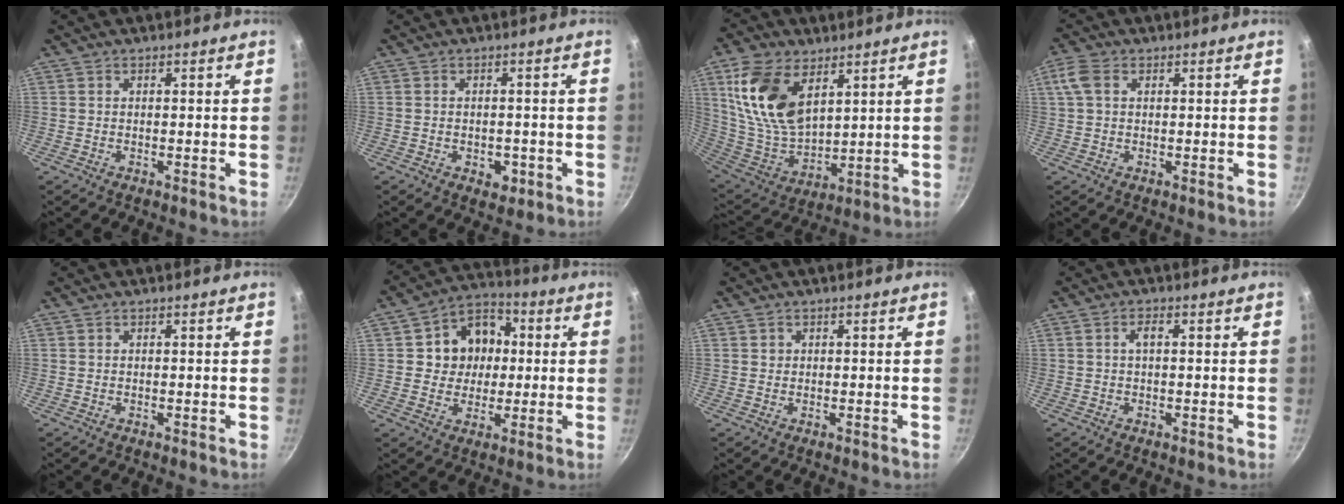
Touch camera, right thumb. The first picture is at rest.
{"total": 3.6, "force": [-1.3, 2.4, 2.3], "torque": [-0.023, 0.004, -0.011]}
{"total": 17.8, "force": [7.6, 10.2, 12.4], "torque": [-0.228, -0.038, 0.161]}
{"total": 4.4, "force": [1.3, 2.9, 3.0], "torque": [-0.066, 0.010, 0.022]}
{"total": 0.0}
{"total": 11.4, "force": [1.4, 10.0, 5.4], "torque": [-0.045, 0.013, 0.011]}
{"total": 0.6, "force": [0.2, 0.6, 0.1], "torque": [0.004, 0.002, 0.002]}
{"total": 1.8, "force": [0.2, 0.7, 1.6], "torque": [-0.032, 0.008, 0.003]}